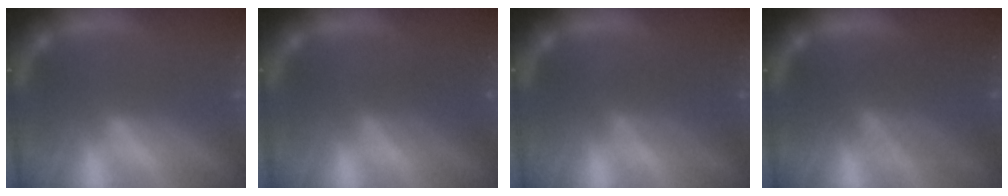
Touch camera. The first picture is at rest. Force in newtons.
{"total": 2.5}
{"total": 3.5}
{"total": 6.1}